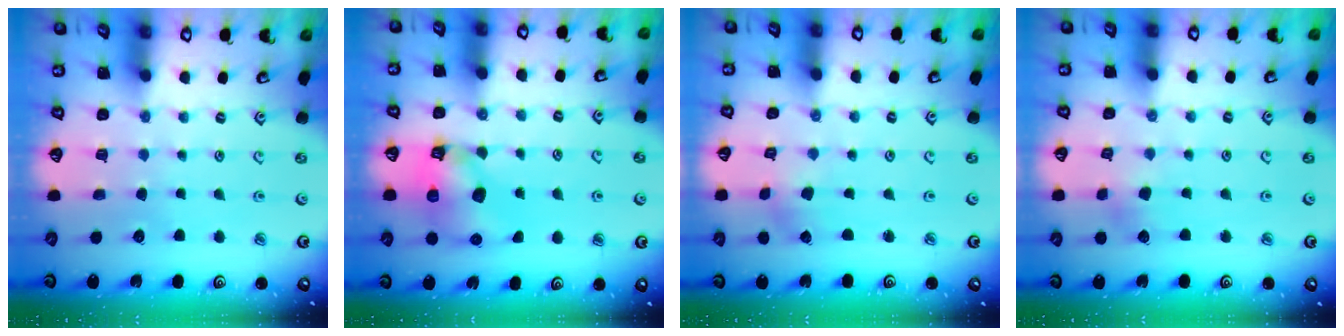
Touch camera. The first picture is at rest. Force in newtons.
{"total": 8.9, "press": 8.8, "slide": 1.4}
{"total": 1.2, "press": 1.2, "slide": 0.1}
{"total": 4.5, "press": 4.4, "slide": 0.5}